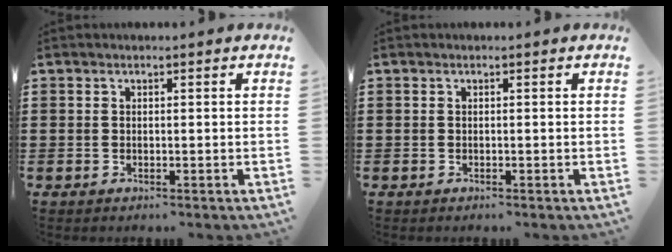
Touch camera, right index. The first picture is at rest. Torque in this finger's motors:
{"motor_torque": [1.17, 0.97, -0.07, -0.01]}